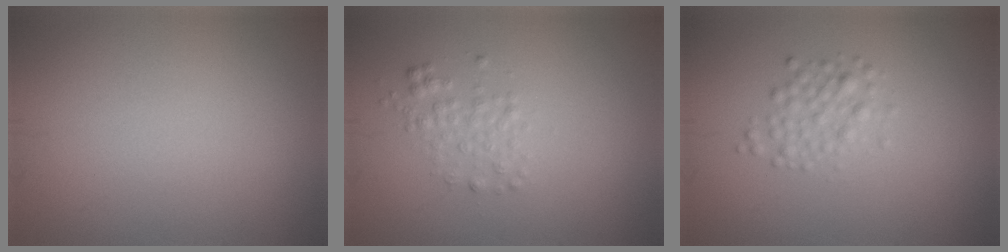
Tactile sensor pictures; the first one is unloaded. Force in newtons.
{"total": 1.8, "press": 1.8, "slide": 0.0}
{"total": 1.9, "press": 1.9, "slide": 0.1}